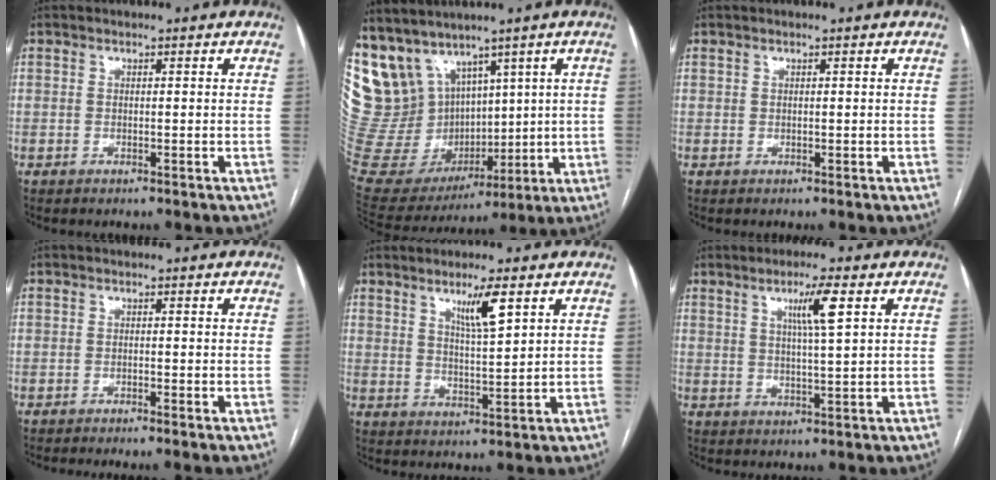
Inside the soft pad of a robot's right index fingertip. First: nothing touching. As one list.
[{"total": 21.5, "force": [10.6, 15.8, 10.0], "torque": [-0.237, 0.065, 0.237]}, {"total": 0.0}, {"total": 1.7, "force": [-1.2, 0.0, 1.2], "torque": [-0.021, -0.001, -0.020]}, {"total": 5.8, "force": [3.2, 0.4, 4.8], "torque": [-0.084, -0.009, 0.057]}, {"total": 5.7, "force": [2.5, 0.0, 5.2], "torque": [-0.090, -0.002, 0.040]}]